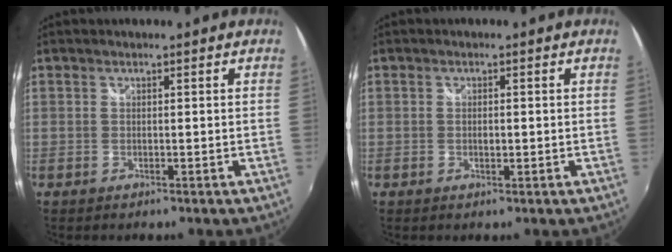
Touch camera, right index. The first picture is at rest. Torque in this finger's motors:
{"motor_torque": [-0.07, 0.04, 0.00, 0.00]}